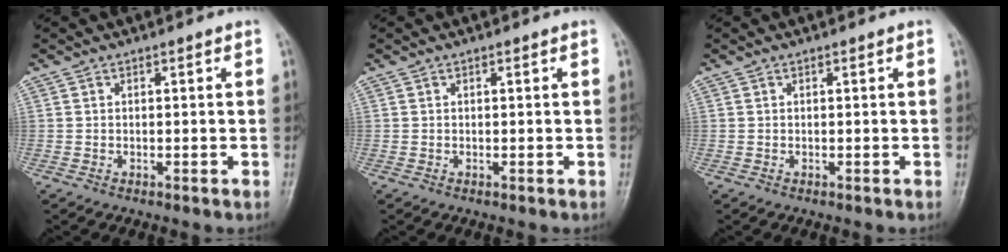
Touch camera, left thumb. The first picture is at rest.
{"total": 0.0}
{"total": 0.0}